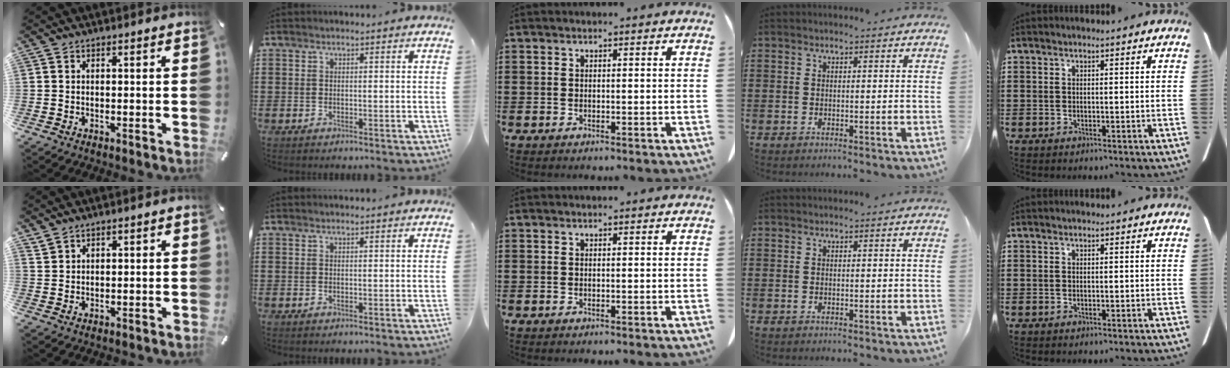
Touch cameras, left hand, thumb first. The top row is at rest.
{"thumb": {"total": 1.8, "force": [1.6, 0.6, 0.3], "torque": [-0.006, -0.004, 0.033]}}